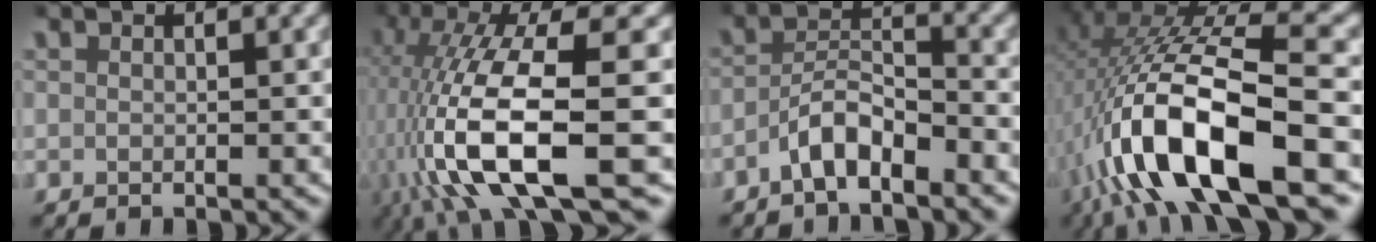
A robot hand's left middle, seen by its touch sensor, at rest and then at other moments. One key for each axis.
{"total": 11.2, "fx": -2.5, "fy": 4.0, "fz": 10.1, "tx": -0.183, "ty": -0.016, "tz": -0.028}
{"total": 3.8, "fx": -3.0, "fy": 1.4, "fz": 1.9, "tx": -0.031, "ty": 0.010, "tz": -0.062}
{"total": 12.3, "fx": -2.0, "fy": 4.6, "fz": 11.2, "tx": -0.218, "ty": 0.000, "tz": -0.026}